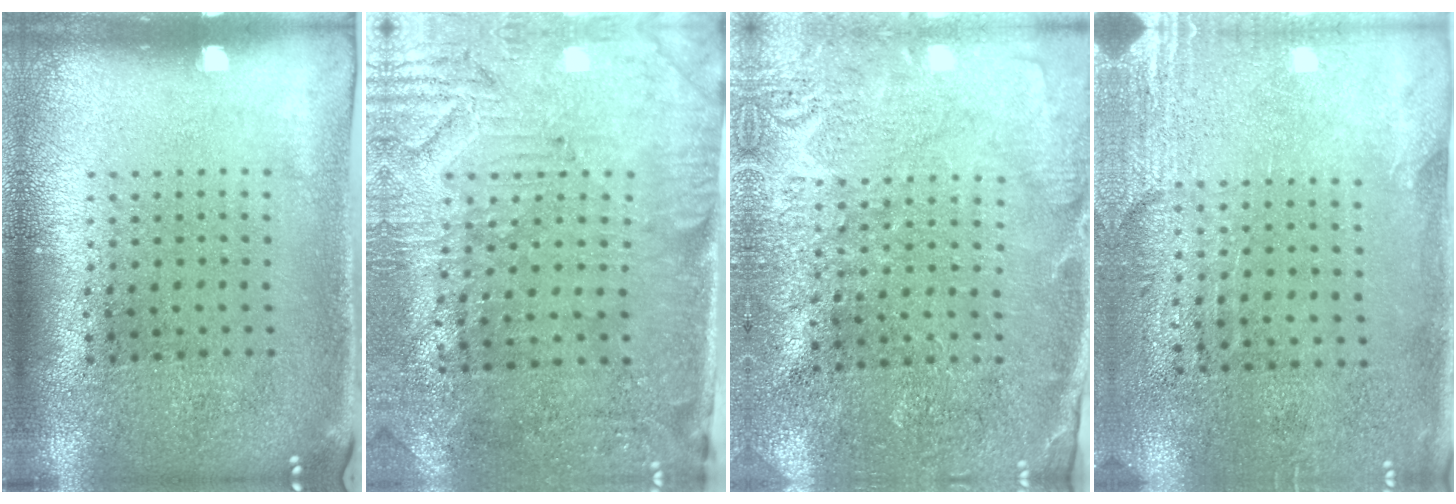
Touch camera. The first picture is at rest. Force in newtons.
{"total": 3.1, "press": 2.8, "slide": 1.4}
{"total": 2.8, "press": 2.8, "slide": 0.1}
{"total": 2.8, "press": 2.4, "slide": 1.3}